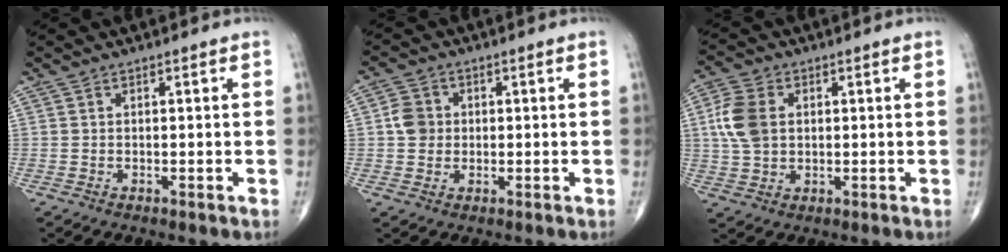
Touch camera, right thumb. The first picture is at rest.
{"total": 4.6, "force": [0.2, 4.1, 2.0], "torque": [-0.023, 0.006, -0.002]}
{"total": 8.5, "force": [1.3, 6.0, 5.9], "torque": [-0.122, 0.006, 0.026]}